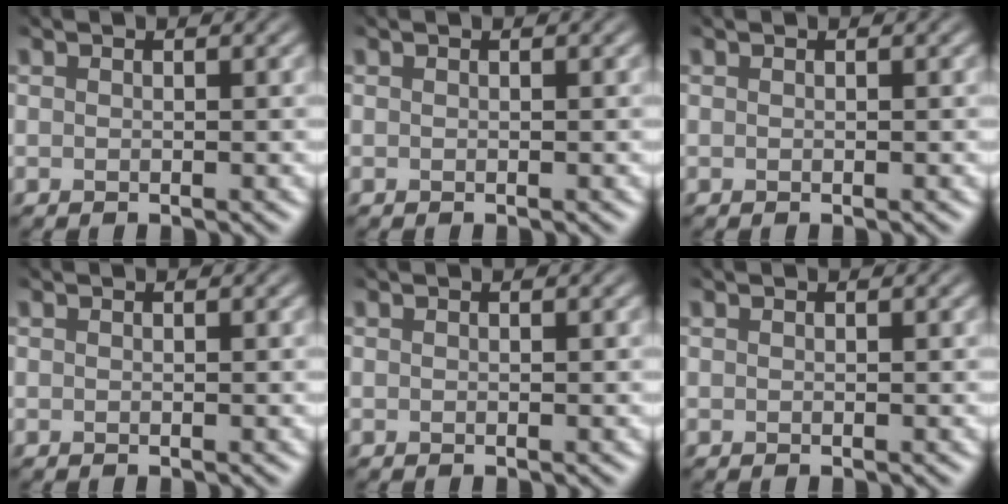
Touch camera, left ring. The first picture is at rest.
{"total": 0.0}
{"total": 0.0}
{"total": 0.0}
{"total": 0.0}
{"total": 0.0}